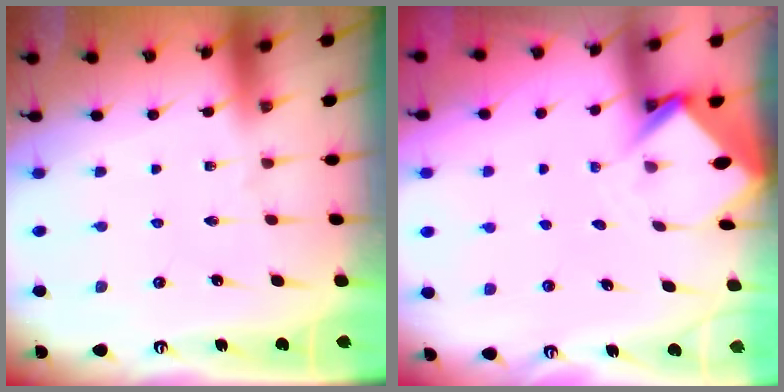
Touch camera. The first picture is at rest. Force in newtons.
{"total": 3.3, "press": 3.3, "slide": 0.3}